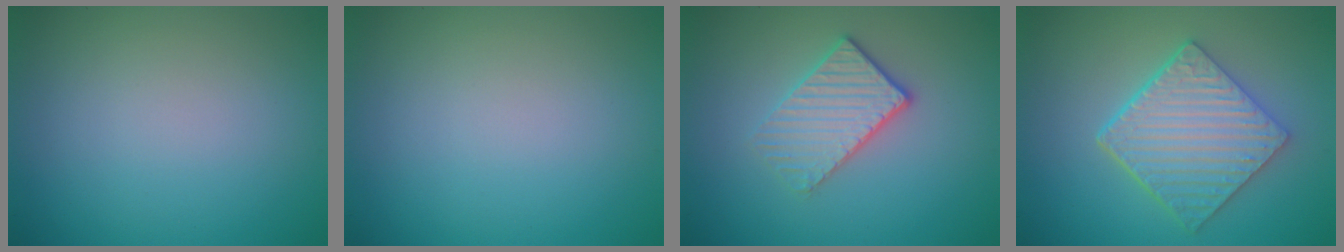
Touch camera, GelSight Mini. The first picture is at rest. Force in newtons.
{"total": 0.0}
{"total": 3.2, "press": 2.9, "slide": 1.4}
{"total": 5.9, "press": 4.6, "slide": 3.7}